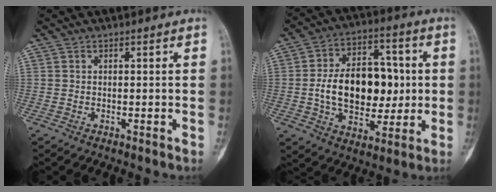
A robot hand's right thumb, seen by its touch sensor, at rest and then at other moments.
{"total": 18.2, "force": [0.1, 11.8, 13.9], "torque": [-0.185, 0.022, 0.007]}